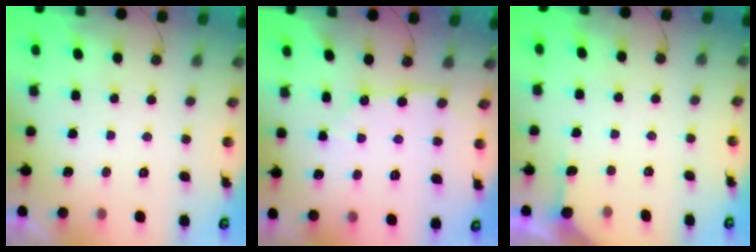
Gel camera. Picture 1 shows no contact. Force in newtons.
{"total": 3.4, "press": 3.4, "slide": 0.3}
{"total": 3.0, "press": 2.9, "slide": 0.4}